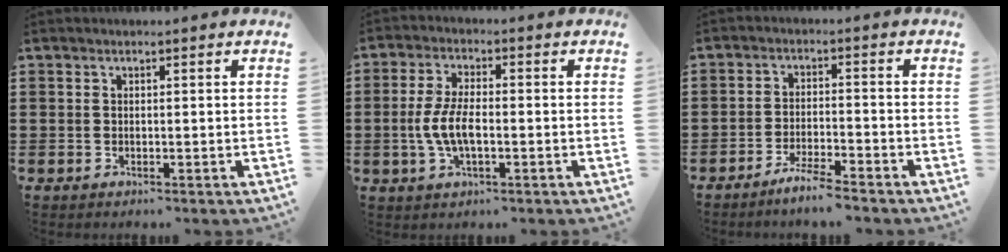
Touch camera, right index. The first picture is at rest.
{"total": 6.0, "force": [-1.1, 2.4, 5.4], "torque": [-0.122, -0.005, -0.027]}
{"total": 4.0, "force": [-3.7, -0.2, 1.7], "torque": [-0.036, -0.002, -0.071]}